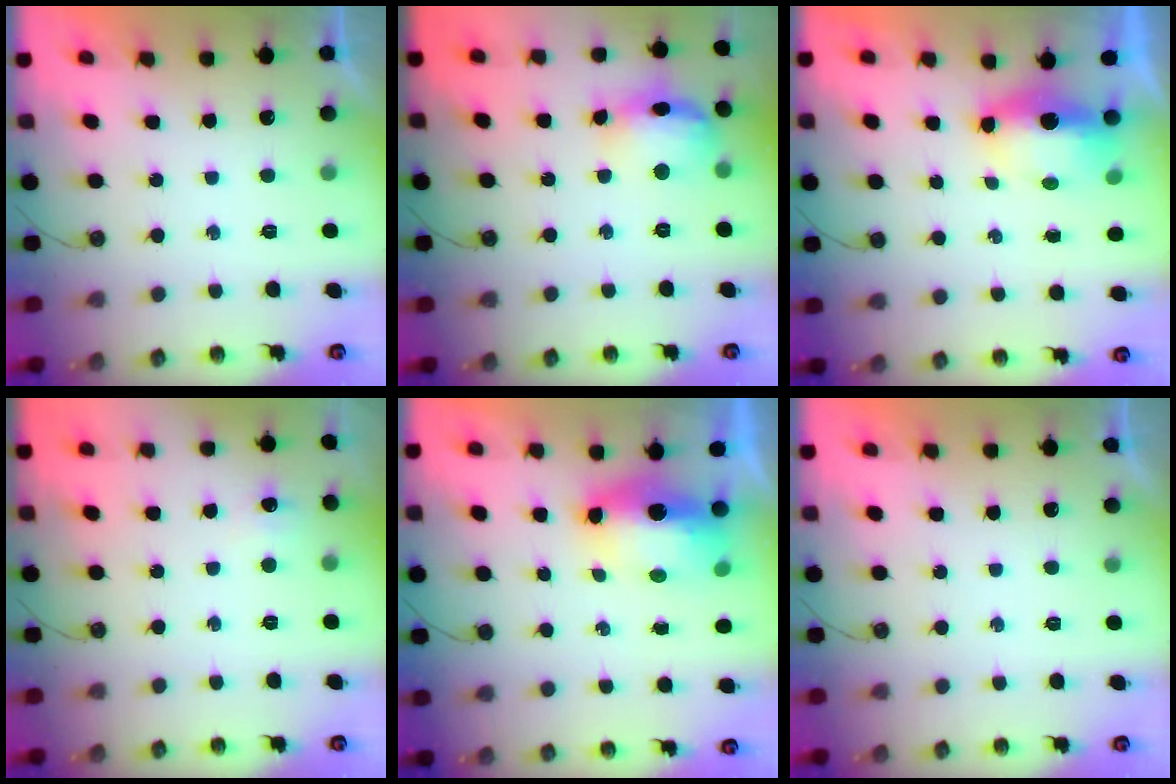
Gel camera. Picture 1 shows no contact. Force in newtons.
{"total": 14.2, "press": 14.1, "slide": 1.6}
{"total": 6.6, "press": 6.5, "slide": 1.2}
{"total": 3.8, "press": 3.8, "slide": 0.6}
{"total": 8.7, "press": 8.5, "slide": 1.6}
{"total": 0.0}